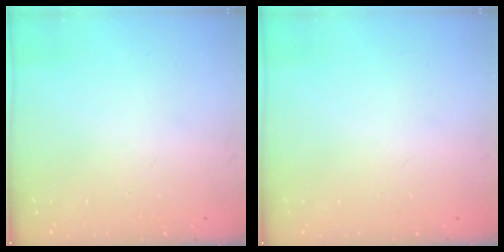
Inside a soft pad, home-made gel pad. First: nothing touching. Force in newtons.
{"total": 0.0}